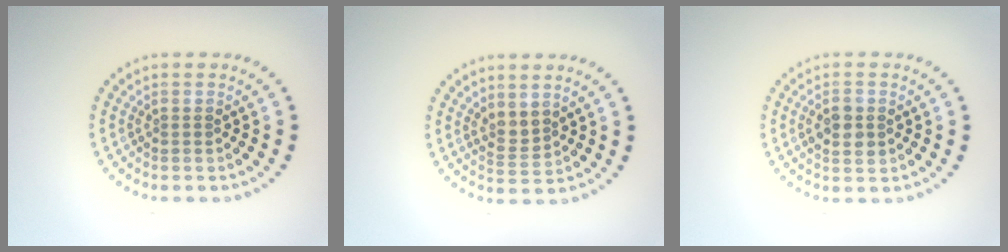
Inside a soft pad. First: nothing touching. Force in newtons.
{"total": 1.8, "press": 1.5, "slide": 1.0}
{"total": 2.5, "press": 2.4, "slide": 0.1}